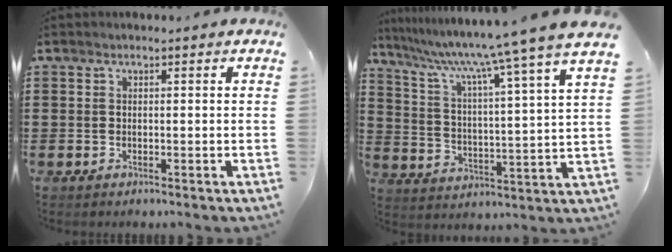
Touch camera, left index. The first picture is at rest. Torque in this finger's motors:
{"motor_torque": [0.95, 0.90, 1.05, 0.21]}